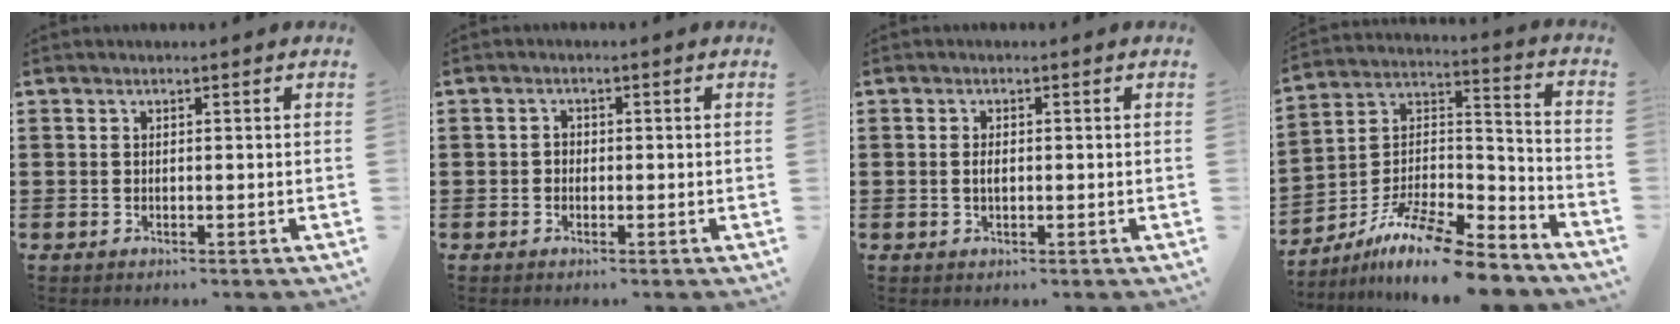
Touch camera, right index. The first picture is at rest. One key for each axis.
{"total": 1.0, "fx": -0.5, "fy": 0.8, "fz": 0.4, "tx": -0.010, "ty": 0.000, "tz": -0.011}
{"total": 1.5, "fx": -0.1, "fy": 0.7, "fz": 1.3, "tx": -0.026, "ty": 0.003, "tz": -0.002}
{"total": 11.8, "fx": -9.4, "fy": 2.7, "fz": 6.5, "tx": -0.119, "ty": 0.023, "tz": -0.183}